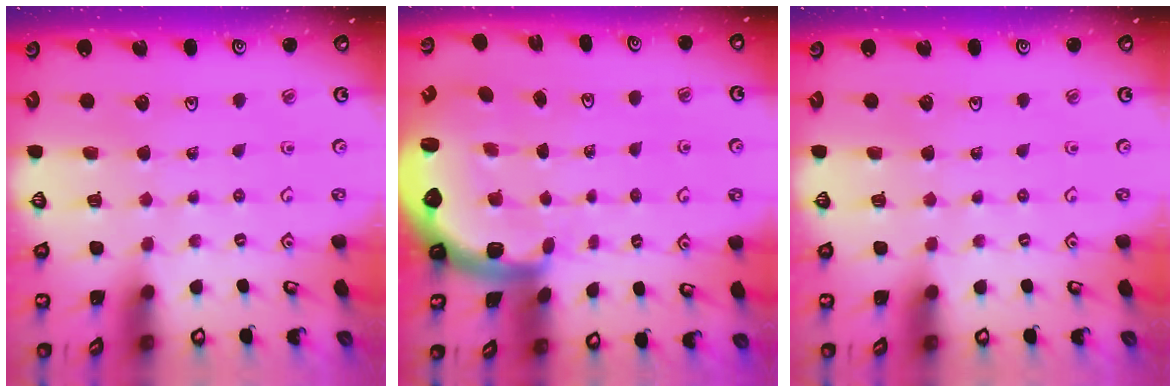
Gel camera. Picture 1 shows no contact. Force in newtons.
{"total": 2.9, "press": 2.6, "slide": 1.4}
{"total": 0.0}